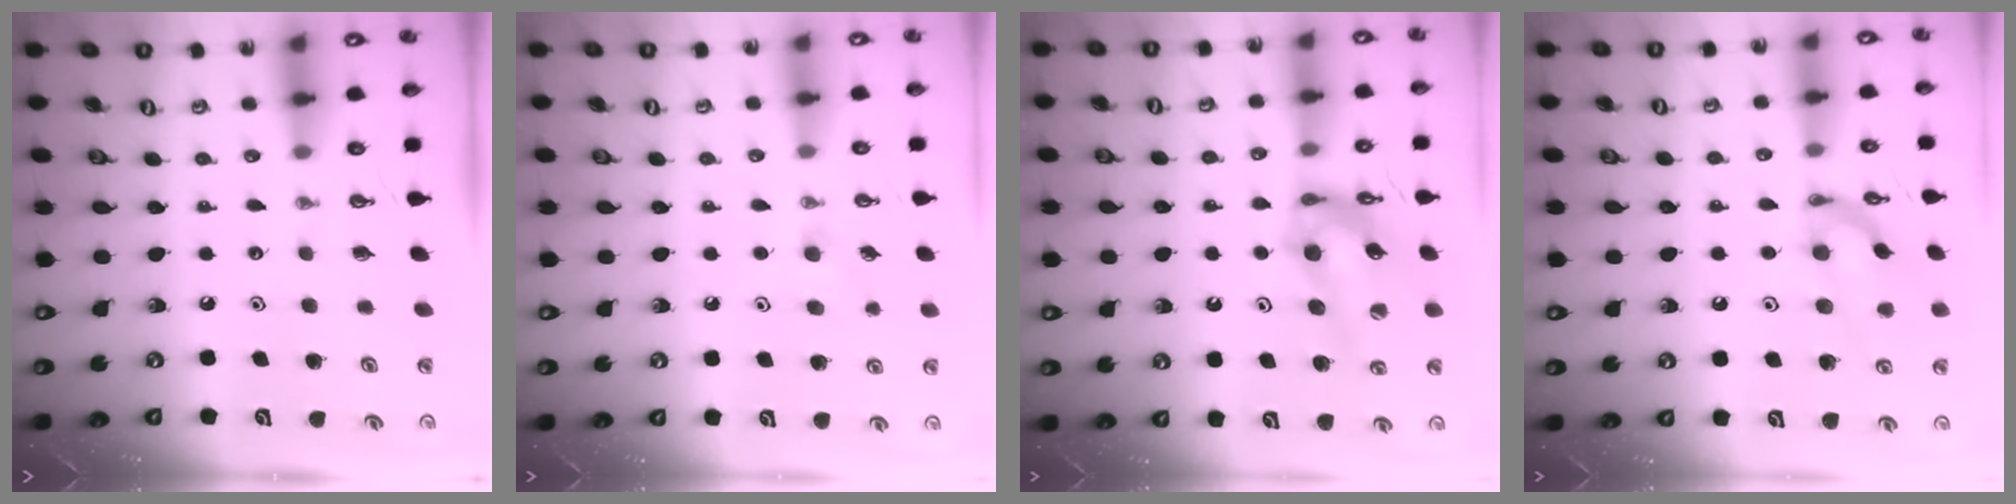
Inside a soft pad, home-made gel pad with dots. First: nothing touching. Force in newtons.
{"total": 5.8, "press": 5.4, "slide": 2.3}
{"total": 13.4, "press": 13.3, "slide": 1.2}
{"total": 13.3, "press": 13.3, "slide": 0.7}